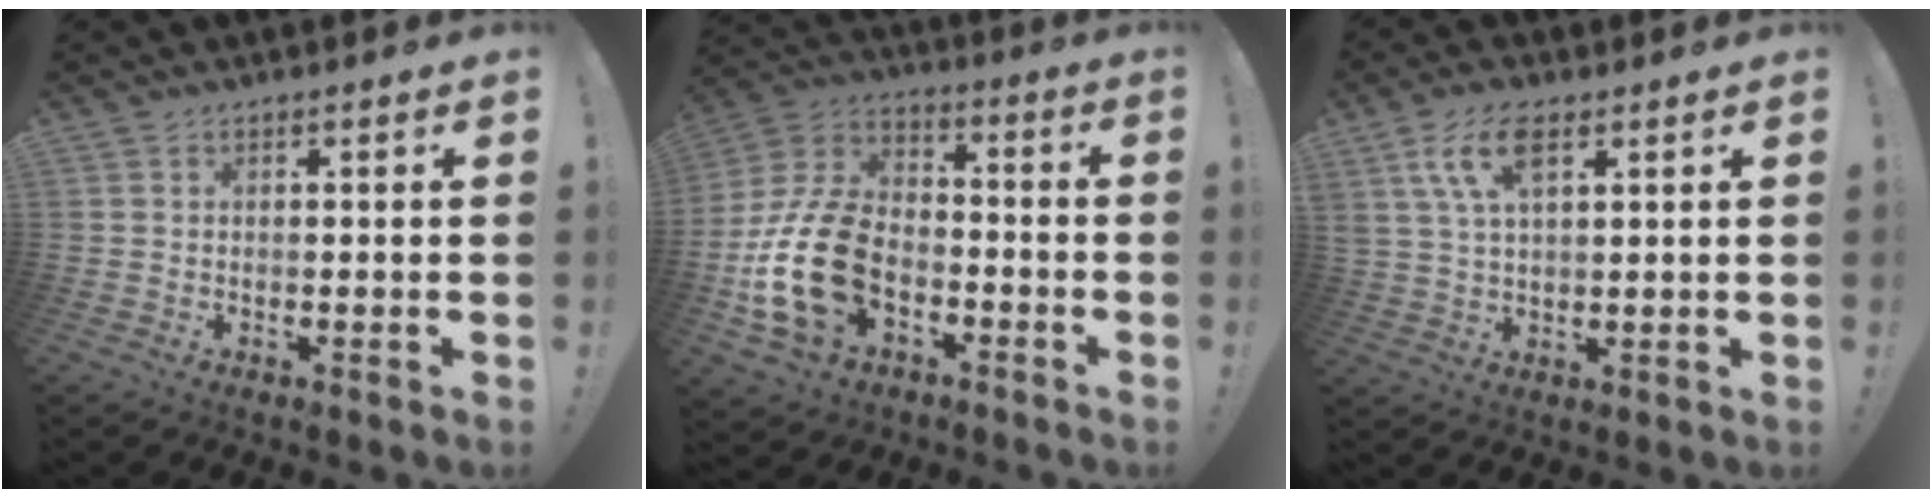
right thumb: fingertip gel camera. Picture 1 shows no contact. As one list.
[{"total": 20.2, "force": [-6.2, 13.3, 14.0], "torque": [-0.275, 0.043, -0.094]}, {"total": 9.3, "force": [4.5, 4.1, 7.0], "torque": [-0.146, -0.001, 0.086]}]